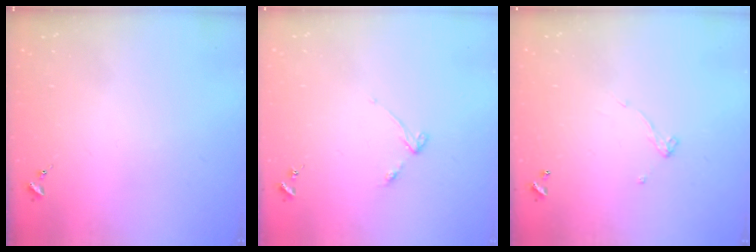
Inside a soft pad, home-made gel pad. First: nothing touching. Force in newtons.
{"total": 2.9, "press": 2.8, "slide": 0.4}
{"total": 5.0, "press": 5.0, "slide": 0.4}